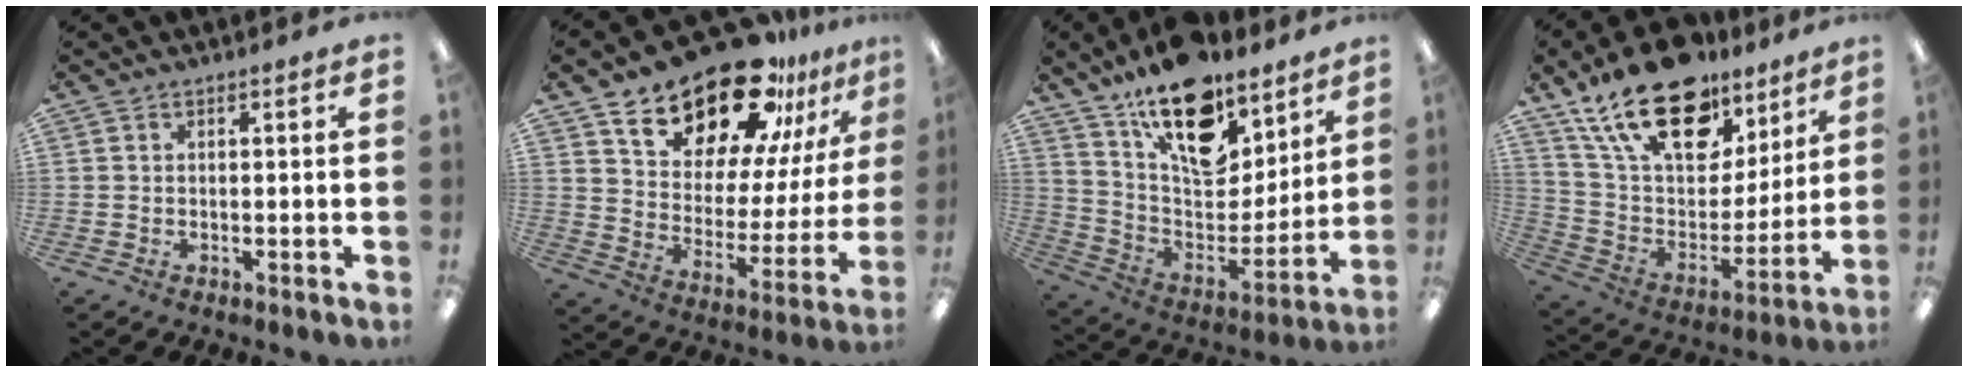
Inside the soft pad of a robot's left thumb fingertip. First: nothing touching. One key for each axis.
{"total": 23.1, "fx": 19.0, "fy": 9.3, "fz": 9.3, "tx": -0.154, "ty": -0.138, "tz": 0.332}
{"total": 20.3, "fx": 13.9, "fy": 10.5, "fz": 10.4, "tx": -0.161, "ty": -0.099, "tz": 0.250}
{"total": 22.6, "fx": 15.3, "fy": 11.3, "fz": 12.3, "tx": -0.230, "ty": -0.085, "tz": 0.275}